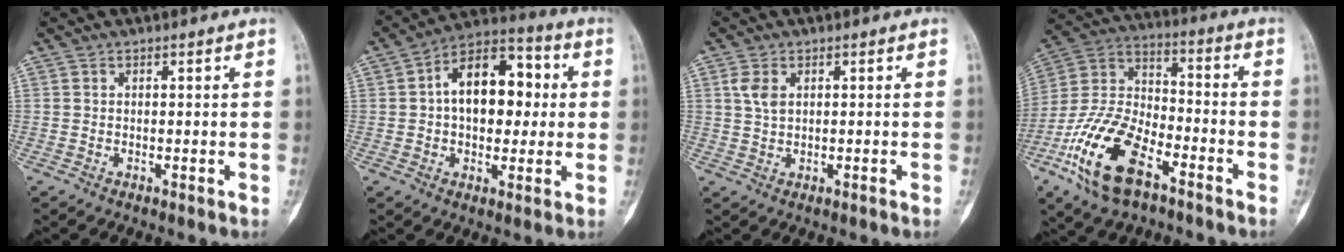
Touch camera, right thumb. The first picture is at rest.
{"total": 15.2, "force": [1.6, 9.6, 11.7], "torque": [-0.133, 0.029, 0.015]}
{"total": 3.1, "force": [1.0, 1.8, 2.3], "torque": [-0.049, 0.001, 0.019]}
{"total": 18.7, "force": [-9.5, 9.0, 13.4], "torque": [-0.268, 0.048, -0.183]}